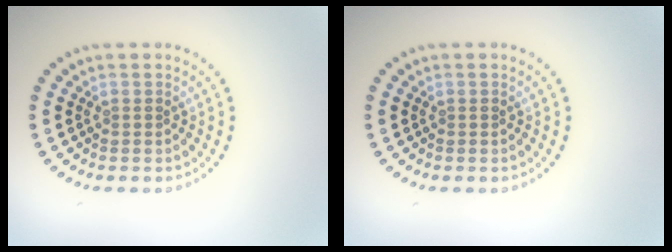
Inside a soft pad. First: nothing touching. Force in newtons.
{"total": 0.0}